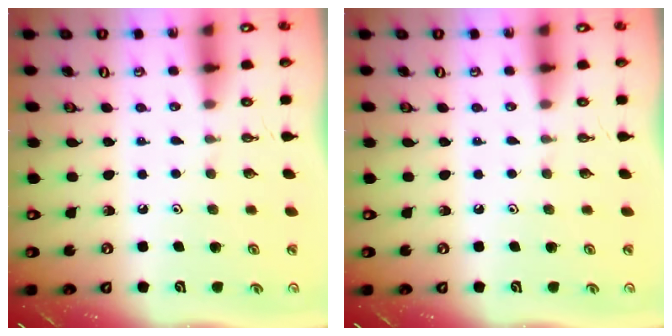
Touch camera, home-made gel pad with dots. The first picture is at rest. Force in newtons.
{"total": 0.0}